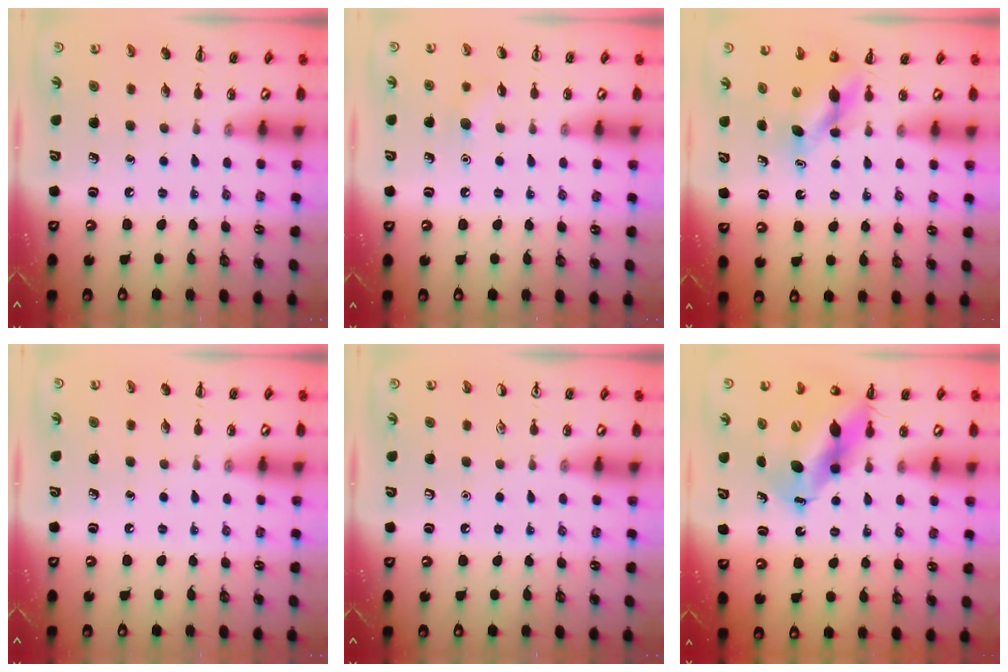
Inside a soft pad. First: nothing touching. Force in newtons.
{"total": 5.2, "press": 5.0, "slide": 1.6}
{"total": 4.6, "press": 4.6, "slide": 0.4}
{"total": 0.0}
{"total": 0.0}
{"total": 11.7, "press": 11.3, "slide": 3.0}